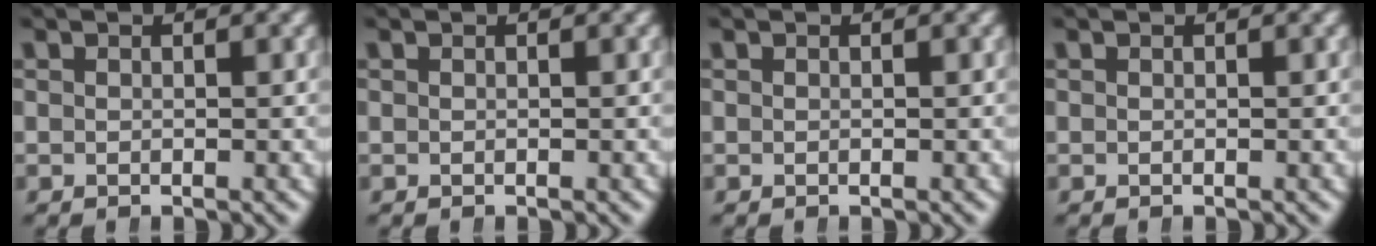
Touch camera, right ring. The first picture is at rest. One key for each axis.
{"total": 0.0}
{"total": 0.0}
{"total": 0.0}